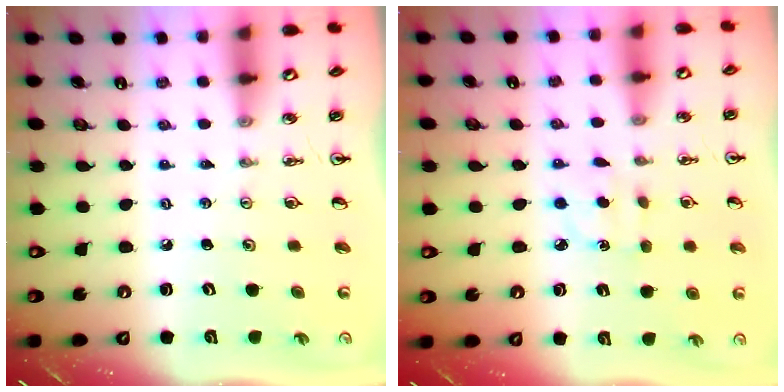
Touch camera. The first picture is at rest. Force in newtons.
{"total": 3.4, "press": 3.3, "slide": 0.5}